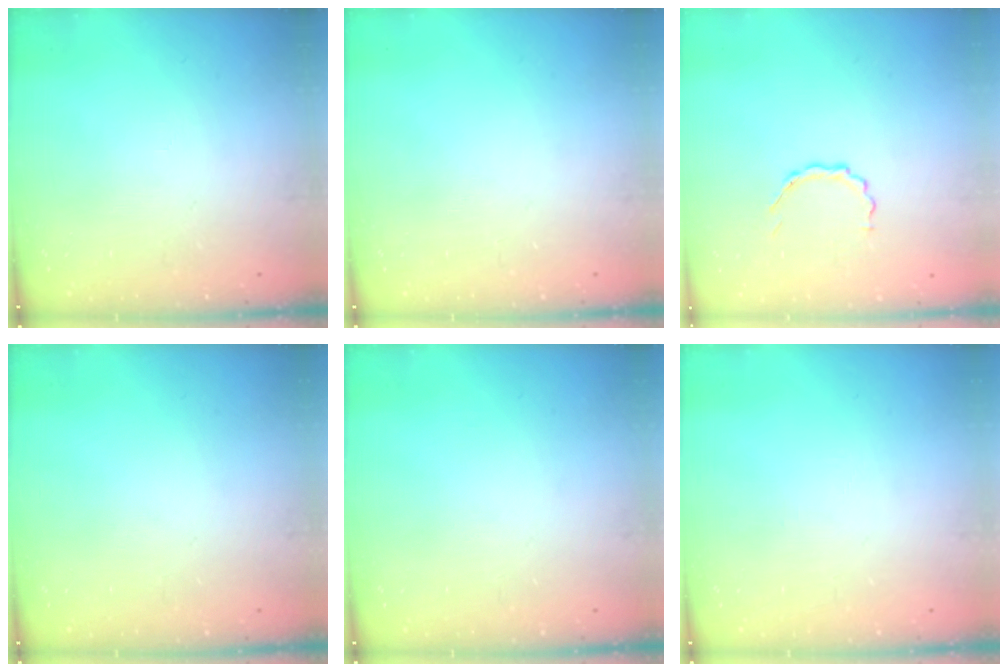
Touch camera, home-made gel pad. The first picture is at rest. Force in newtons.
{"total": 0.0}
{"total": 3.3, "press": 3.1, "slide": 1.0}
{"total": 0.0}
{"total": 0.0}
{"total": 0.0}